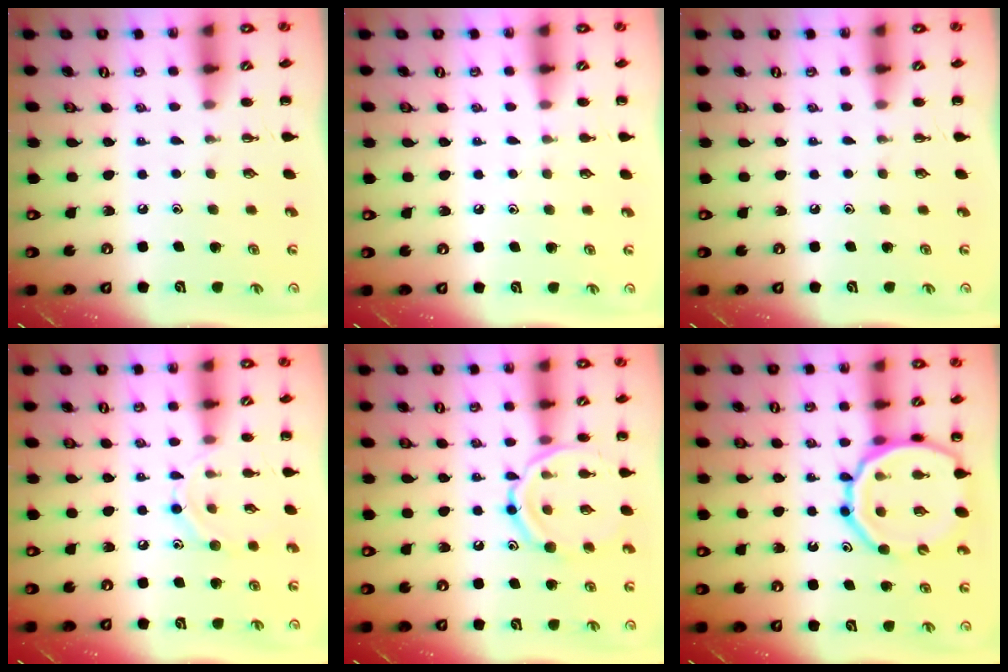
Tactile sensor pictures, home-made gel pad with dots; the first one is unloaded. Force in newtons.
{"total": 3.8, "press": 3.5, "slide": 1.3}
{"total": 0.0}
{"total": 7.7, "press": 7.6, "slide": 1.0}
{"total": 13.1, "press": 13.0, "slide": 1.1}
{"total": 18.2, "press": 18.0, "slide": 2.8}